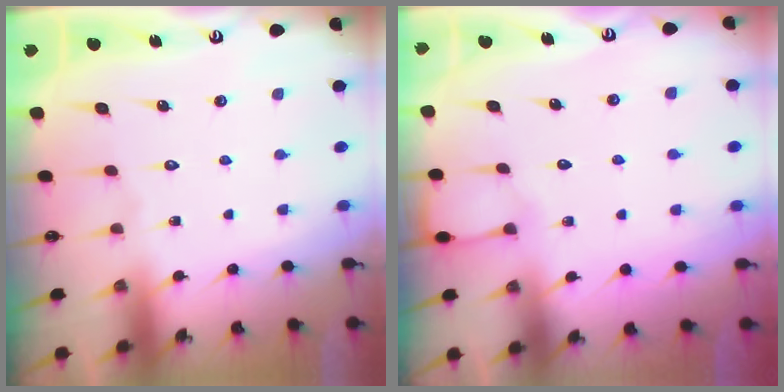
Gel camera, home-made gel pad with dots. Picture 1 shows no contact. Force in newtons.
{"total": 2.9, "press": 2.9, "slide": 0.5}